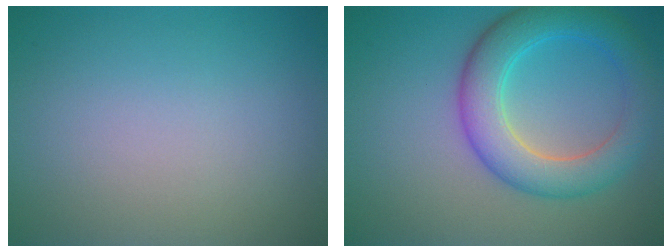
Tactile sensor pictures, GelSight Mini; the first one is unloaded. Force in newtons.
{"total": 6.3, "press": 6.3, "slide": 0.3}